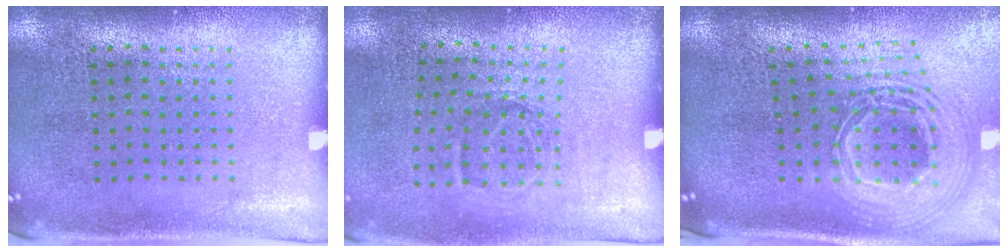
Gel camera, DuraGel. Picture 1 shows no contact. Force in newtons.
{"total": 1.2, "press": 0.8, "slide": 0.8}
{"total": 2.7, "press": 1.9, "slide": 2.0}